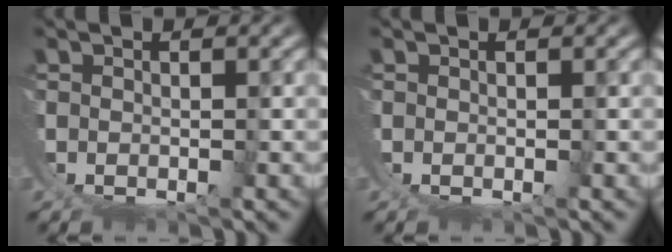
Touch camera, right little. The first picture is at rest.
{"total": 0.0}